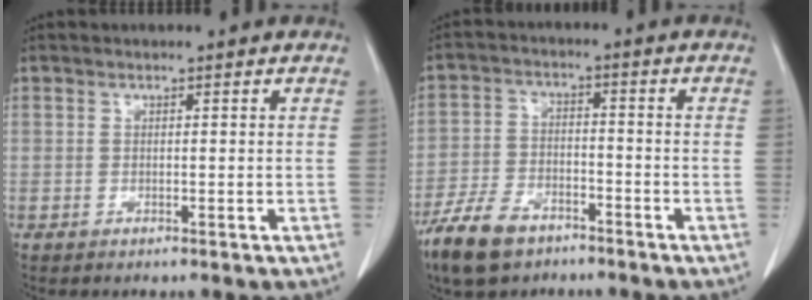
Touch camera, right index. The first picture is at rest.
{"total": 9.1, "force": [-6.5, 4.2, 4.9], "torque": [-0.106, -0.012, -0.123]}